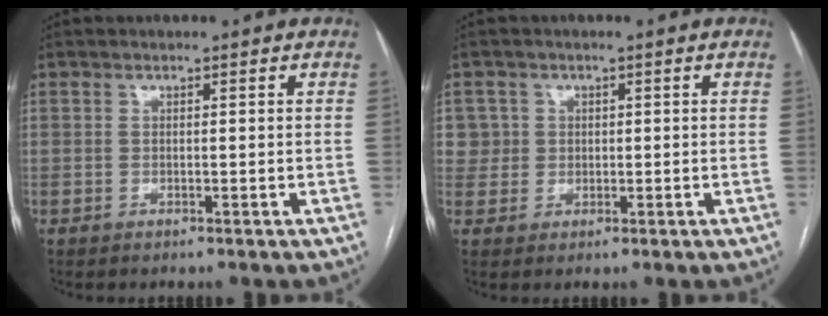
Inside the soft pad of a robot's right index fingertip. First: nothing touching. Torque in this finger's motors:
{"motor_torque": [-0.08, 0.08, 0.07, 0.01]}